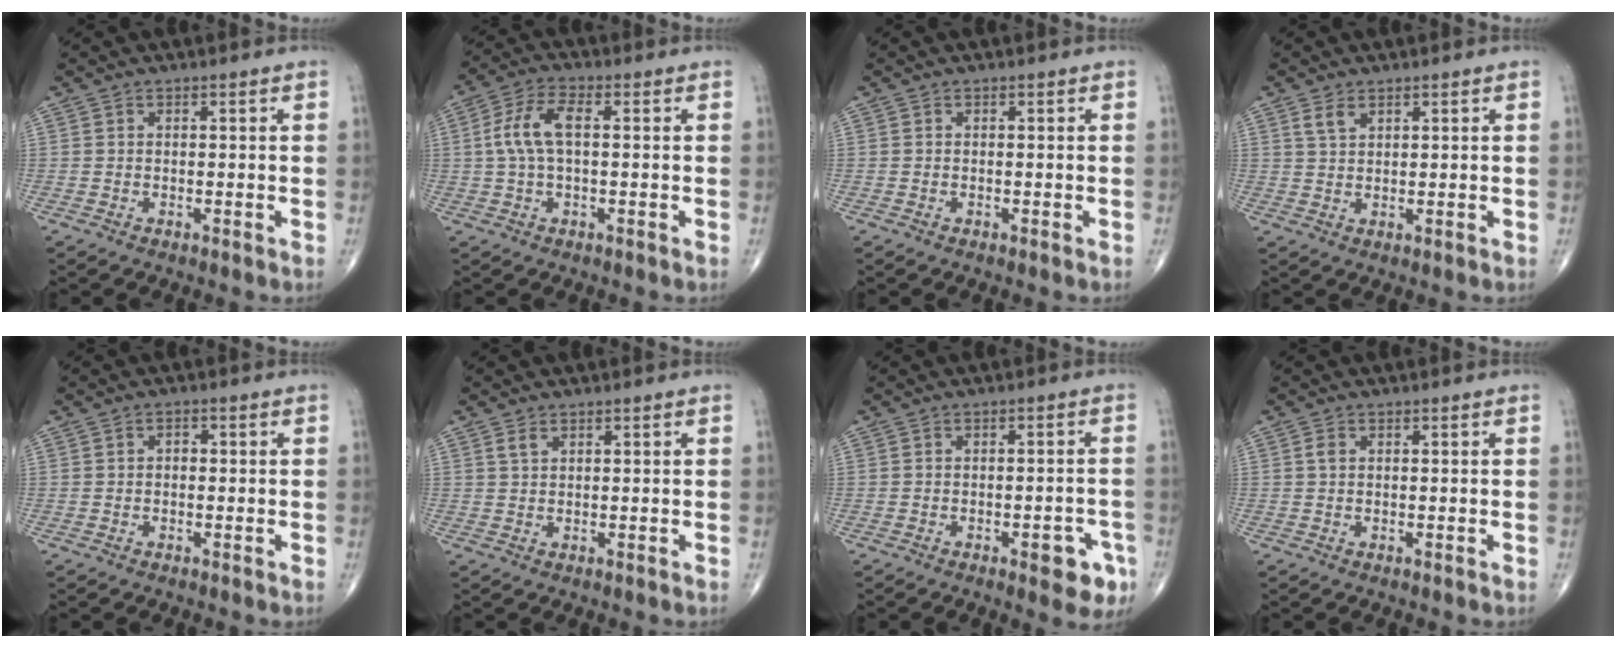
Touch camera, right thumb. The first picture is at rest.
{"total": 7.5, "force": [0.7, 3.4, 6.7], "torque": [-0.150, 0.022, 0.011]}
{"total": 0.0}
{"total": 2.7, "force": [1.6, 1.4, 1.5], "torque": [-0.027, -0.005, 0.037]}
{"total": 1.4, "force": [0.0, 1.0, 1.0], "torque": [-0.008, 0.008, -0.004]}
{"total": 1.6, "force": [0.9, 0.8, 0.9], "torque": [-0.016, 0.000, 0.021]}
{"total": 6.2, "force": [-2.9, 2.6, 4.8], "torque": [-0.038, 0.014, -0.032]}
{"total": 1.1, "force": [0.2, 0.8, 0.8], "torque": [-0.015, 0.001, 0.003]}